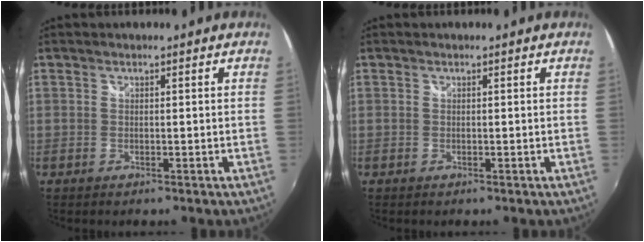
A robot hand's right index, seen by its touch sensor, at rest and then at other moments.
{"total": 0.0}